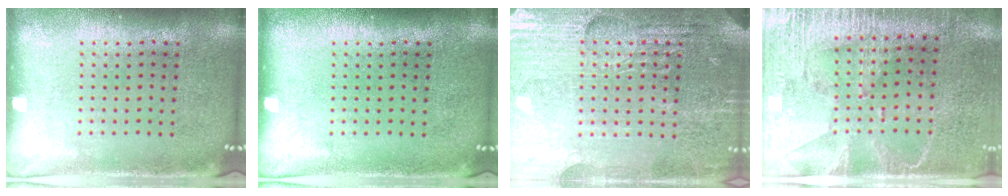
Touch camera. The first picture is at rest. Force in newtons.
{"total": 0.0}
{"total": 4.4, "press": 4.2, "slide": 1.5}
{"total": 3.0, "press": 2.7, "slide": 1.3}